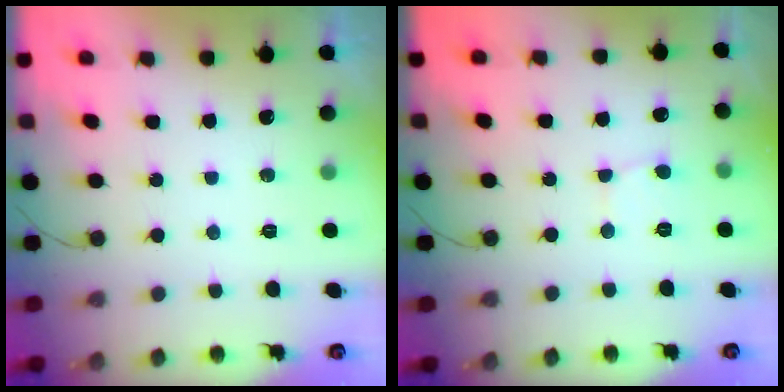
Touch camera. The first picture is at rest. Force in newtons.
{"total": 2.1, "press": 2.1, "slide": 0.2}